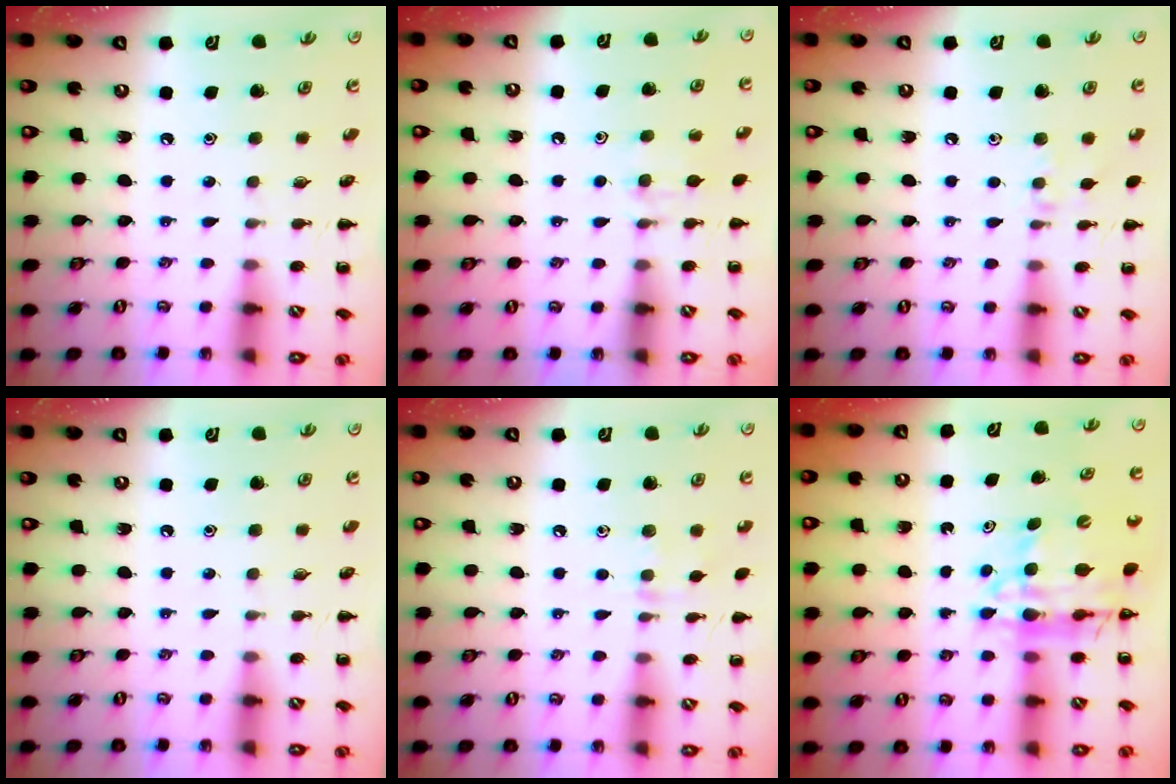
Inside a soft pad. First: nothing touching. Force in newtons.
{"total": 5.2, "press": 4.9, "slide": 1.9}
{"total": 5.7, "press": 5.5, "slide": 1.4}
{"total": 0.0}
{"total": 6.3, "press": 6.0, "slide": 1.8}
{"total": 12.2, "press": 11.5, "slide": 3.9}